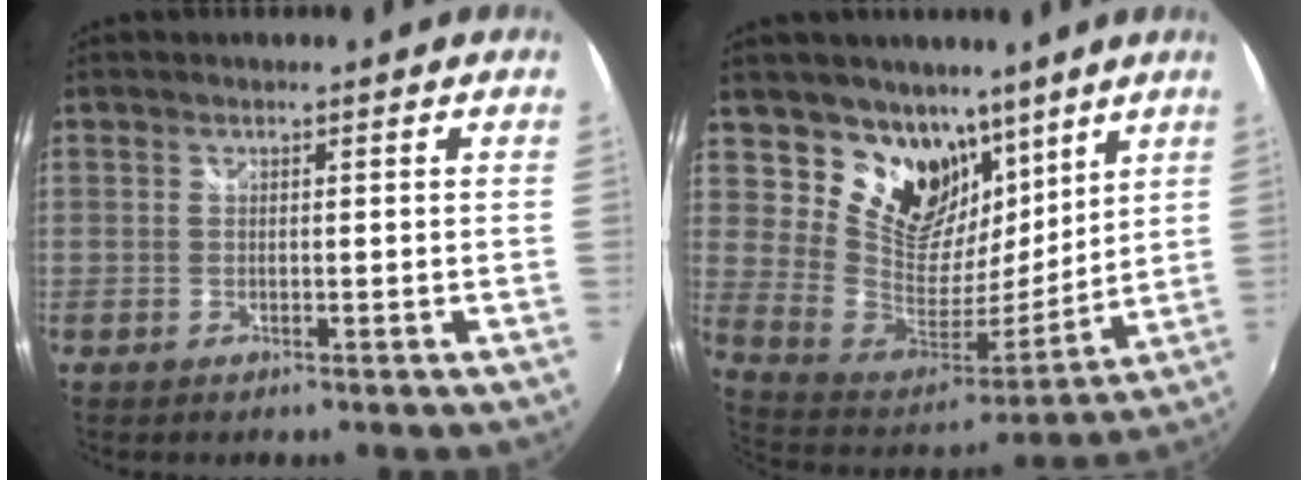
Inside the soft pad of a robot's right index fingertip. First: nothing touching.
{"total": 18.0, "force": [11.5, 11.5, 7.6], "torque": [-0.167, -0.016, 0.218]}